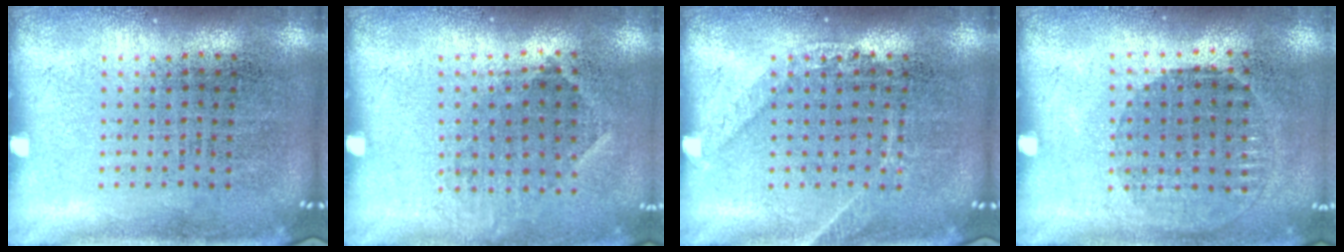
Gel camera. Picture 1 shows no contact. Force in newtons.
{"total": 0.9, "press": 0.6, "slide": 0.6}
{"total": 1.4, "press": 1.3, "slide": 0.2}
{"total": 0.9, "press": 0.9, "slide": 0.3}